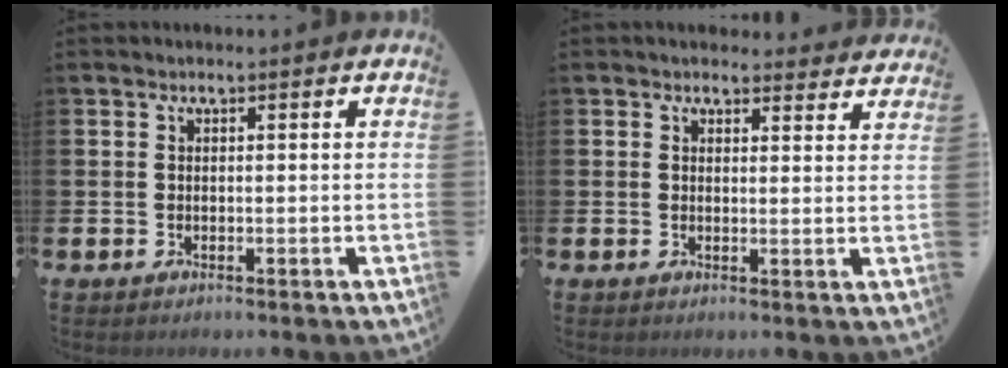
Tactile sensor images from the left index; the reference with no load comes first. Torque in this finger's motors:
{"motor_torque": [0.98, -1.16, 0.19, -0.01]}